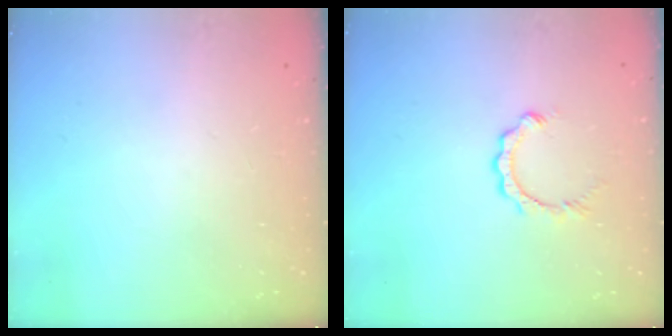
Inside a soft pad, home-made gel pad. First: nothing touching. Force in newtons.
{"total": 2.6, "press": 2.6, "slide": 0.3}